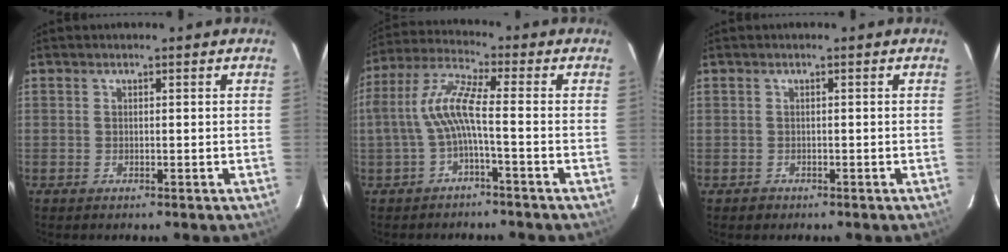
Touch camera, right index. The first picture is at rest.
{"total": 7.7, "force": [-1.7, 0.7, 7.5], "torque": [-0.173, 0.011, -0.029]}
{"total": 1.3, "force": [-0.6, 1.1, 0.0], "torque": [0.000, 0.004, -0.005]}